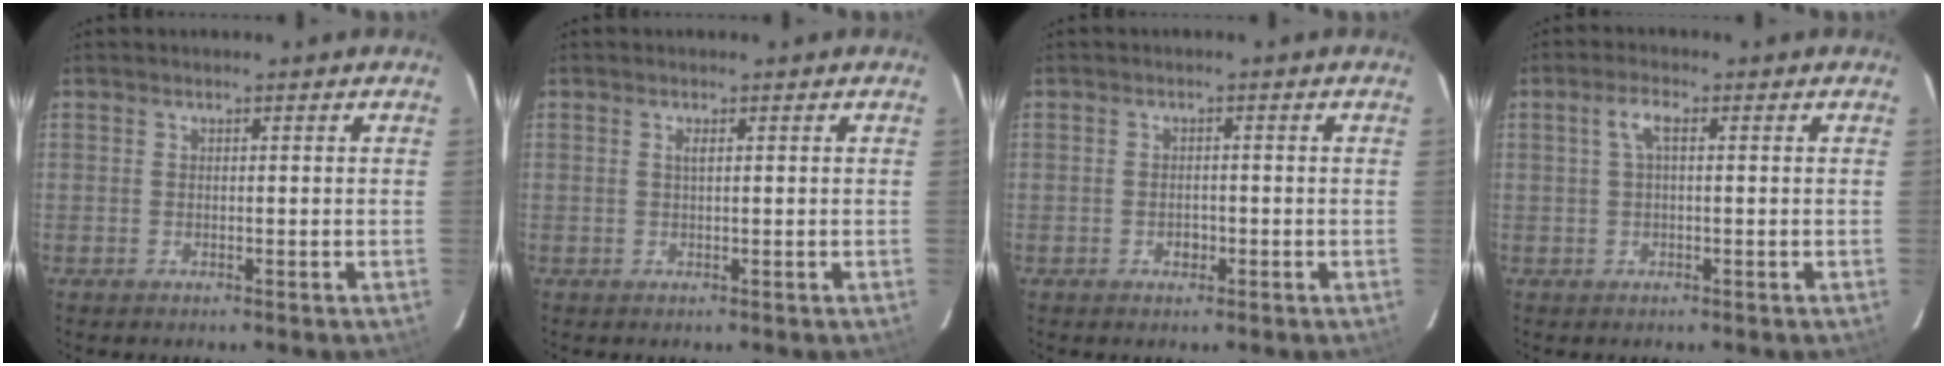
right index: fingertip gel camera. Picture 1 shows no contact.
{"total": 0.8, "force": [0.3, 0.0, 0.8], "torque": [-0.015, 0.002, 0.005]}
{"total": 1.8, "force": [-0.7, 1.4, 0.8], "torque": [-0.013, 0.004, -0.009]}
{"total": 2.7, "force": [0.5, 0.7, 2.6], "torque": [-0.054, 0.008, 0.010]}